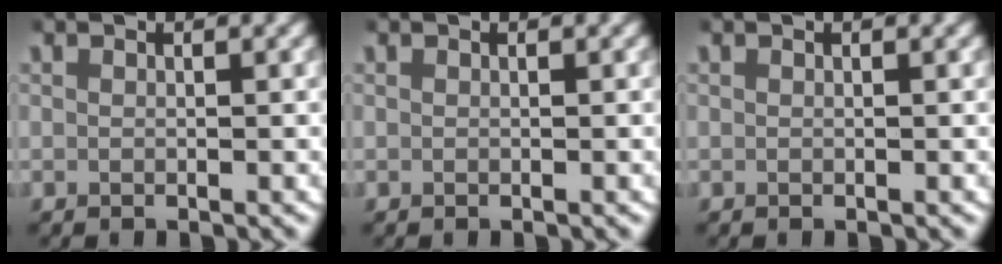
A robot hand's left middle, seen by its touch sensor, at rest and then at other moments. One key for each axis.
{"total": 0.0}
{"total": 0.0}